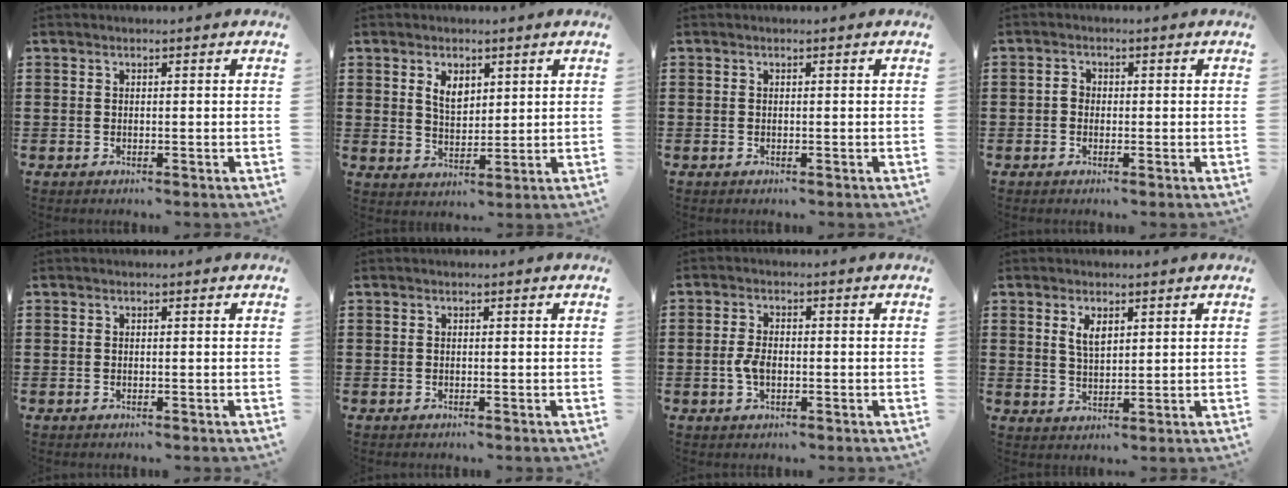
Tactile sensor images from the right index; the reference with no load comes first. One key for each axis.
{"total": 3.8, "fx": 2.0, "fy": 2.3, "fz": 2.3, "tx": -0.054, "ty": 0.008, "tz": 0.037}
{"total": 0.0}
{"total": 1.4, "fx": -0.3, "fy": 1.2, "fz": 0.8, "tx": -0.017, "ty": 0.004, "tz": -0.006}
{"total": 0.0}
{"total": 0.0}
{"total": 3.3, "fx": -0.6, "fy": 1.9, "fz": 2.7, "tx": -0.066, "ty": -0.002, "tz": -0.016}
{"total": 3.2, "fx": 1.7, "fy": 1.4, "fz": 2.4, "tx": -0.052, "ty": 0.002, "tz": 0.032}